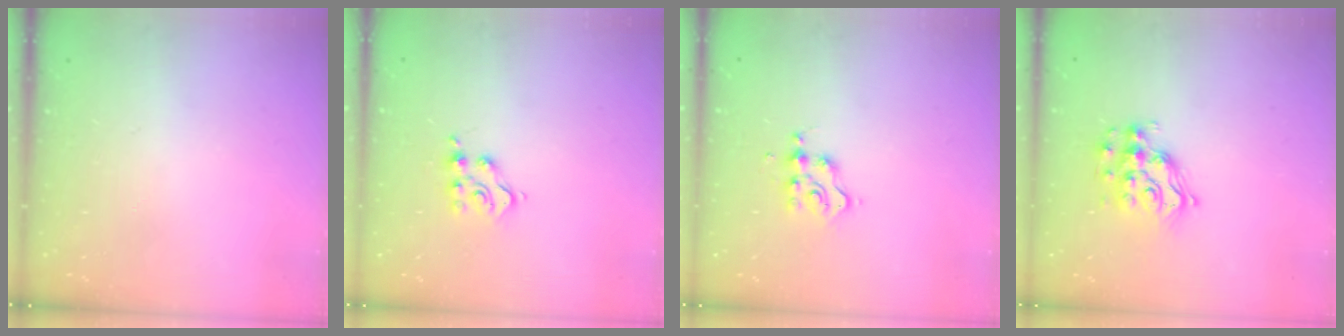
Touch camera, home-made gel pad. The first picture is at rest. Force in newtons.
{"total": 5.1, "press": 5.1, "slide": 0.2}
{"total": 3.7, "press": 3.7, "slide": 0.3}
{"total": 12.2, "press": 12.2, "slide": 0.8}